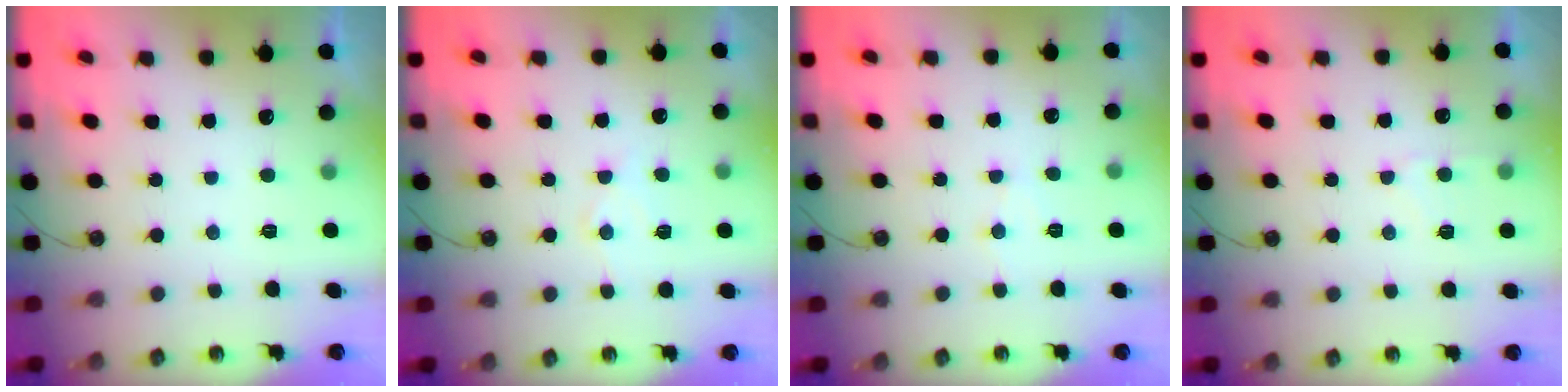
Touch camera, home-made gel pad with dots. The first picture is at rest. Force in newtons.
{"total": 7.1, "press": 7.1, "slide": 0.4}
{"total": 6.7, "press": 6.7, "slide": 0.7}
{"total": 5.5, "press": 5.5, "slide": 0.6}